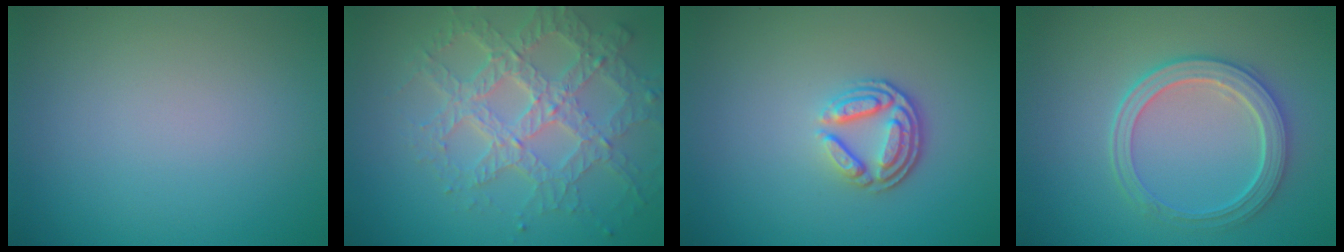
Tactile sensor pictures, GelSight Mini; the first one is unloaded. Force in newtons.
{"total": 7.0, "press": 5.1, "slide": 4.8}
{"total": 3.7, "press": 2.8, "slide": 2.5}
{"total": 4.3, "press": 3.7, "slide": 2.2}